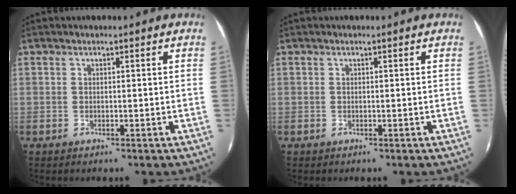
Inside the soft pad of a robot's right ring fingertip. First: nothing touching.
{"total": 0.0}